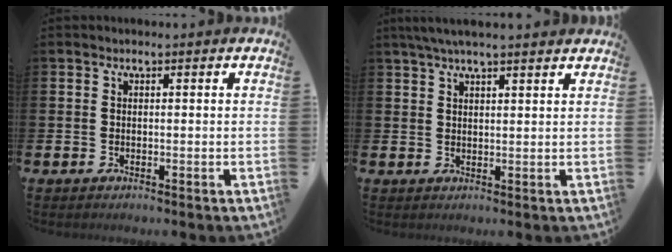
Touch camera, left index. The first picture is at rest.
{"total": 3.8, "force": [3.2, 0.4, 2.0], "torque": [-0.040, -0.003, 0.058]}